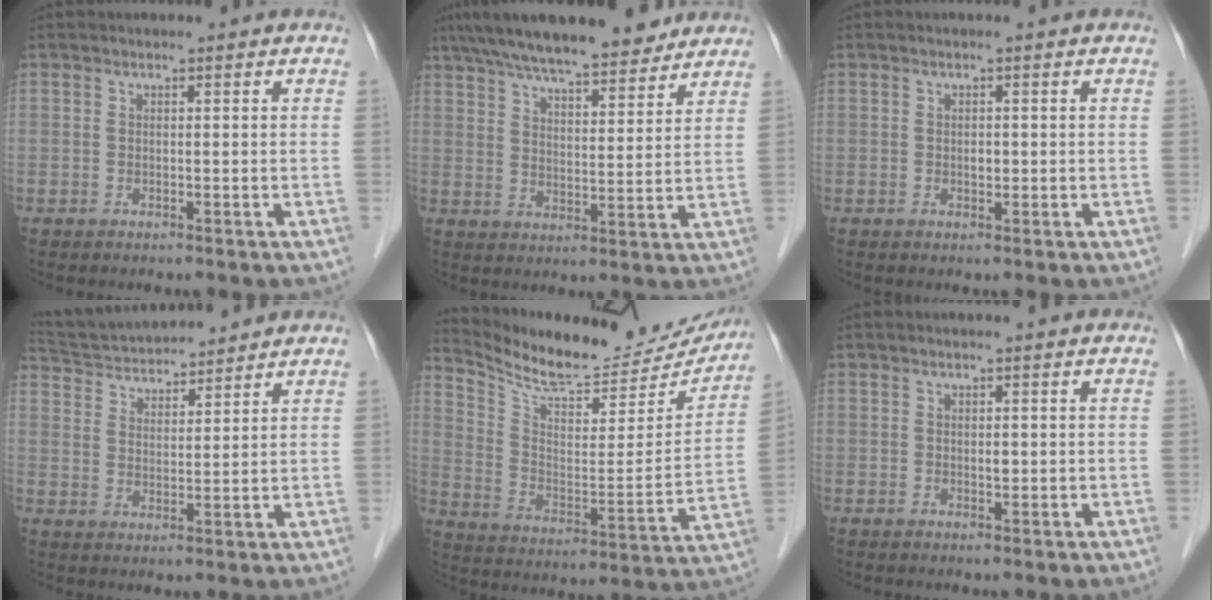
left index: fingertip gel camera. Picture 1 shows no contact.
{"total": 15.6, "force": [13.2, 3.1, 7.8], "torque": [-0.132, 0.026, 0.204]}
{"total": 1.0, "force": [-0.4, 0.6, 0.7], "torque": [-0.011, -0.003, -0.007]}
{"total": 11.7, "force": [11.1, 1.9, 3.3], "torque": [-0.065, 0.027, 0.190]}
{"total": 20.7, "force": [19.3, 5.1, 5.5], "torque": [-0.093, -0.046, 0.278]}
{"total": 0.8, "force": [-0.2, 0.4, 0.6], "torque": [-0.009, -0.004, -0.006]}